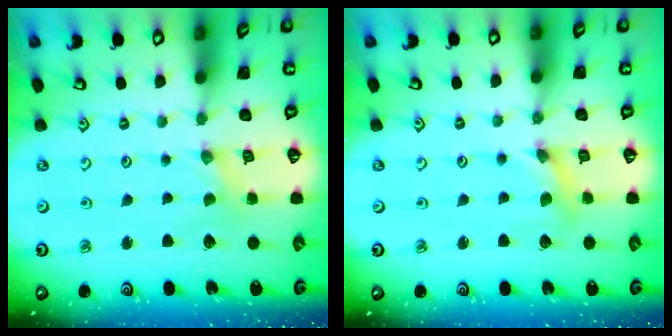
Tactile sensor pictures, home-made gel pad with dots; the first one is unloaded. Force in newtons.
{"total": 2.7, "press": 2.7, "slide": 0.2}